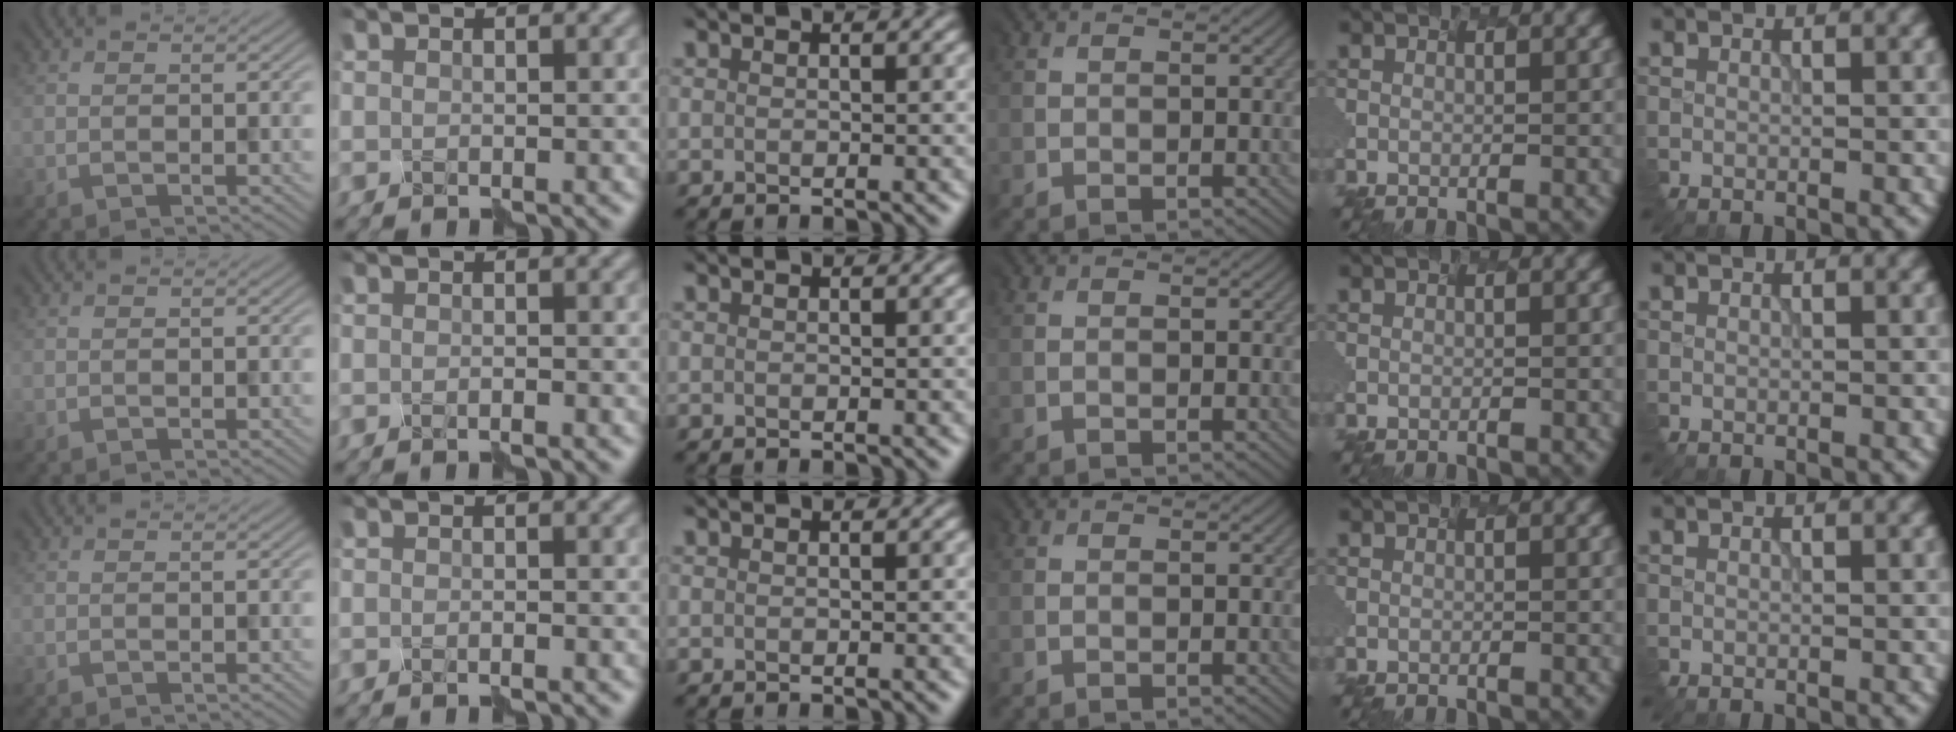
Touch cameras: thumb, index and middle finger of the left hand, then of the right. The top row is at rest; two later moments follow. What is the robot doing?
{"motion": "disassemble", "object": "puzzle pieces"}